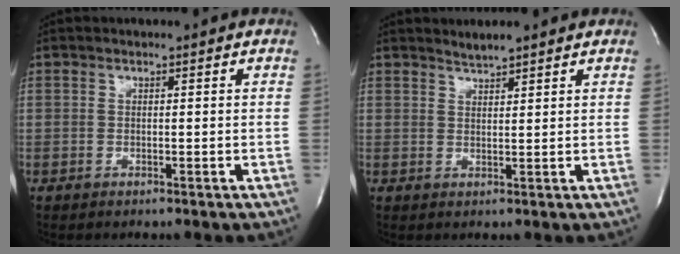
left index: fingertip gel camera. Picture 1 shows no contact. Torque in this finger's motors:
{"motor_torque": [-0.03, -0.11, -0.05, 0.02]}